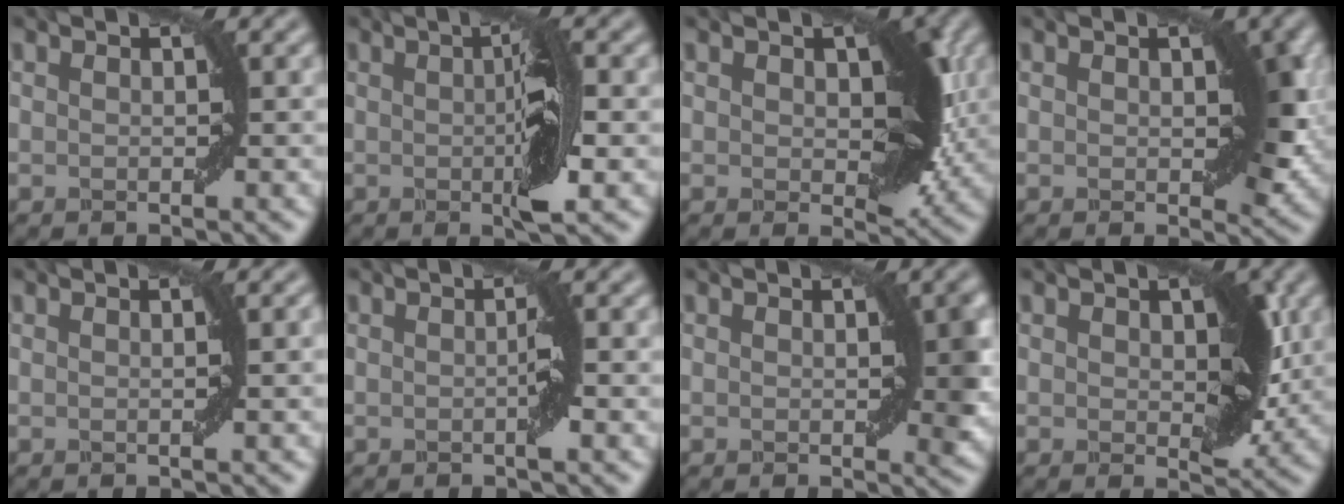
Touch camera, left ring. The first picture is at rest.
{"total": 4.6, "force": [0.0, 0.7, 4.6], "torque": [-0.076, 0.001, 0.000]}
{"total": 5.7, "force": [0.4, 3.2, 4.7], "torque": [-0.065, -0.005, 0.010]}
{"total": 3.2, "force": [0.3, 1.7, 2.7], "torque": [-0.029, -0.004, 0.007]}
{"total": 1.2, "force": [0.0, 0.1, 1.1], "torque": [-0.016, 0.005, -0.002]}
{"total": 1.5, "force": [-0.1, -0.1, 1.5], "torque": [-0.027, 0.000, -0.003]}
{"total": 2.5, "force": [0.3, 0.8, 2.3], "torque": [-0.023, -0.004, 0.006]}
{"total": 4.2, "force": [0.5, 2.4, 3.5], "torque": [-0.045, -0.007, 0.013]}